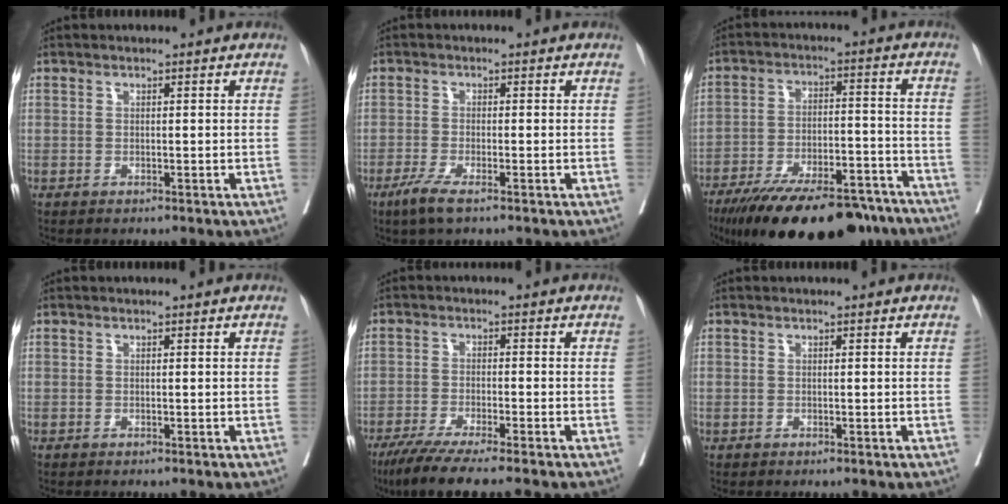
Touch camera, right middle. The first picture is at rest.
{"total": 3.7, "force": [-2.4, 0.3, 2.8], "torque": [-0.065, -0.012, -0.048]}
{"total": 23.6, "force": [-19.3, 6.1, 12.2], "torque": [-0.178, -0.012, -0.287]}
{"total": 0.0}
{"total": 9.1, "force": [-7.3, -0.4, 5.4], "torque": [-0.084, -0.026, -0.120]}
{"total": 0.0}